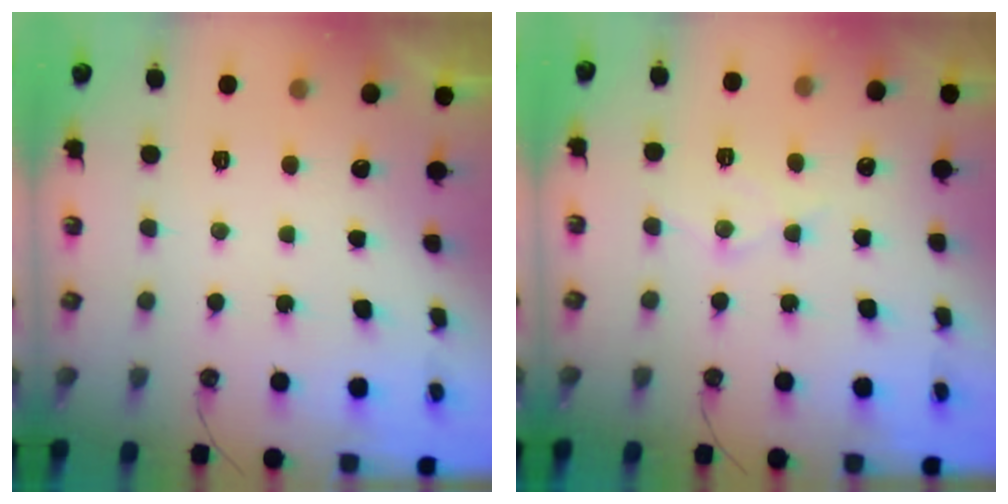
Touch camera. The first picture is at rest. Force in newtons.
{"total": 6.5, "press": 6.5, "slide": 0.4}